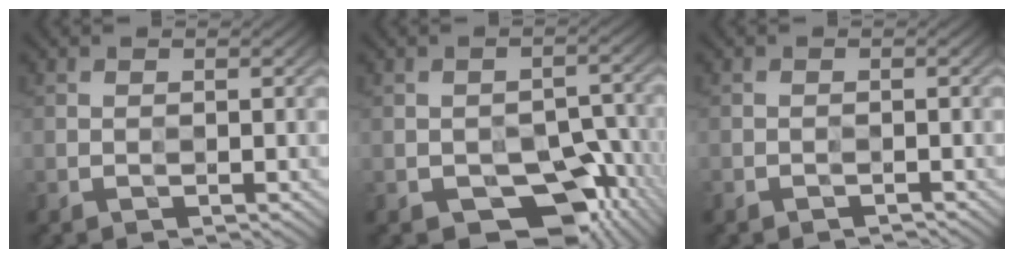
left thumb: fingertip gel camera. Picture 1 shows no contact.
{"total": 8.6, "force": [-5.4, 5.3, 4.2], "torque": [-0.052, -0.001, -0.080]}
{"total": 0.9, "force": [-0.8, -0.1, -0.5], "torque": [0.008, 0.000, -0.015]}